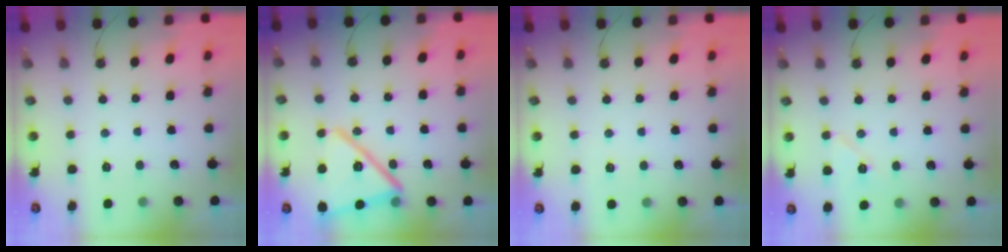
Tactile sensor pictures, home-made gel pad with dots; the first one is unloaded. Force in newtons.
{"total": 20.3, "press": 20.2, "slide": 1.9}
{"total": 1.9, "press": 1.6, "slide": 1.0}
{"total": 6.8, "press": 6.6, "slide": 1.7}